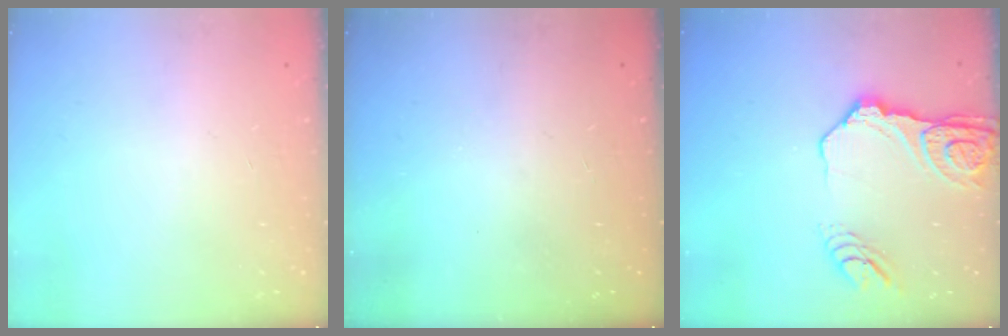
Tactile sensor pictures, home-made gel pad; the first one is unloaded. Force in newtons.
{"total": 0.0}
{"total": 15.8, "press": 15.7, "slide": 1.9}